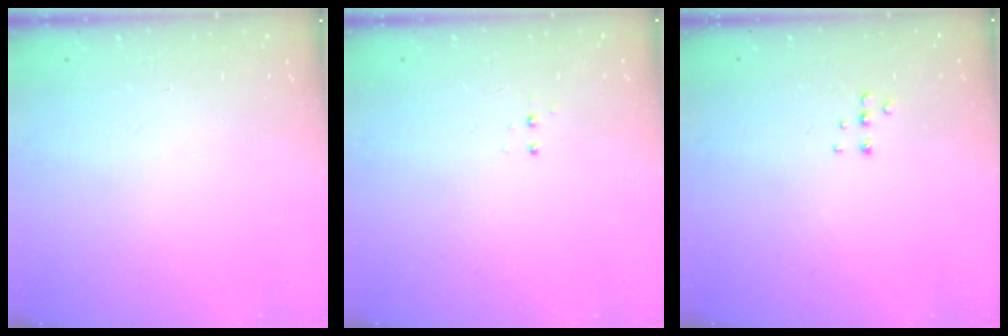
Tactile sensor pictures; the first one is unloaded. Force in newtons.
{"total": 3.3, "press": 3.2, "slide": 0.7}
{"total": 4.4, "press": 4.4, "slide": 0.5}